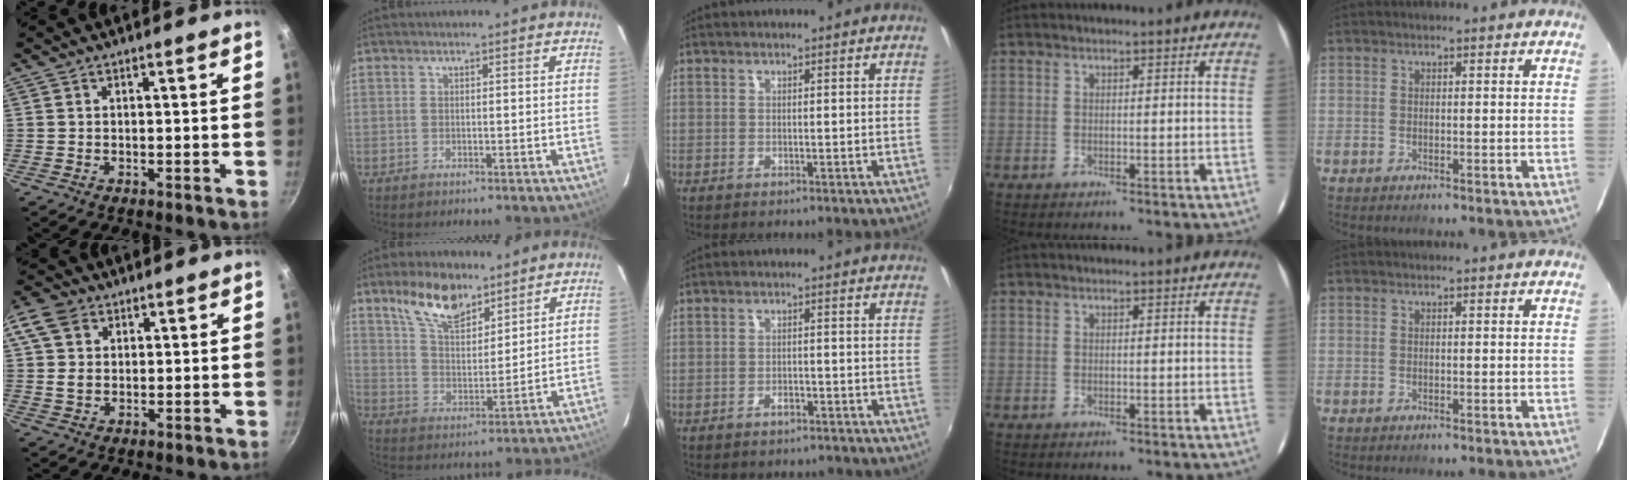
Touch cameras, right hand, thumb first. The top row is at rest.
{"thumb": {"total": 8.5, "force": [3.1, 6.3, 4.8], "torque": [-0.083, -0.002, 0.049]}, "index": {"total": 11.4, "force": [8.0, 5.2, 6.3], "torque": [-0.110, 0.008, 0.151]}, "middle": {"total": 4.3, "force": [-3.7, 1.7, 1.2], "torque": [-0.030, -0.001, -0.048]}}